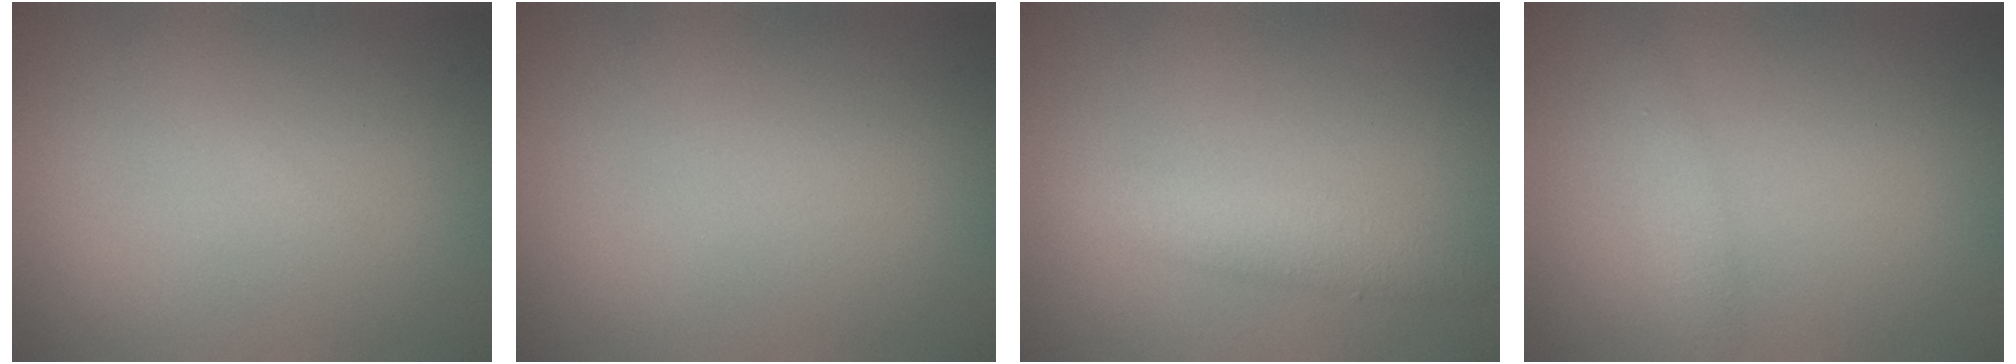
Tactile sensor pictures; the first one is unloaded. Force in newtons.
{"total": 0.0}
{"total": 2.9, "press": 2.9, "slide": 0.1}
{"total": 1.3, "press": 1.3, "slide": 0.0}